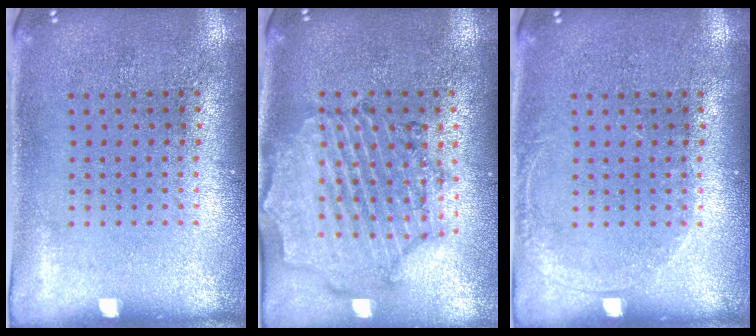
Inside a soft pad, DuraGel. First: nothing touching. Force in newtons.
{"total": 1.6, "press": 1.5, "slide": 0.3}
{"total": 0.9, "press": 0.8, "slide": 0.2}